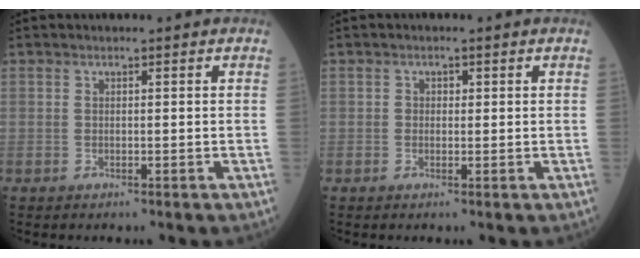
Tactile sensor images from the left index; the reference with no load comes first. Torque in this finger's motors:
{"motor_torque": [-0.10, 0.12, 0.01, -0.01]}